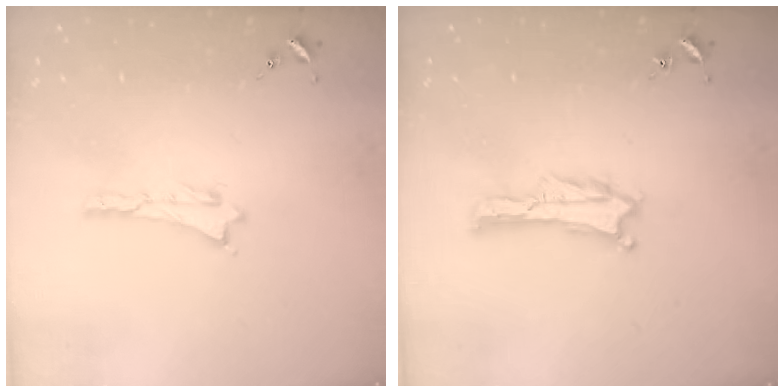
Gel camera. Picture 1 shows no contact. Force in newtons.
{"total": 0.0}